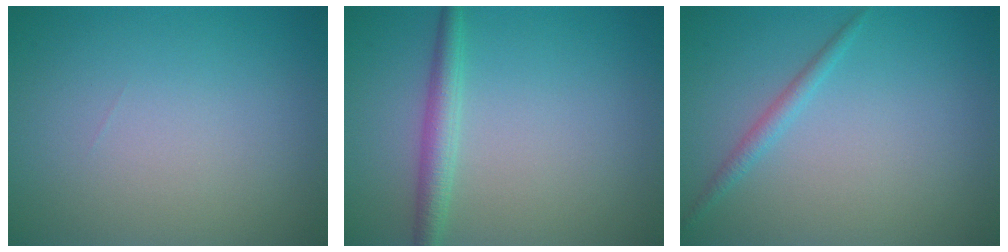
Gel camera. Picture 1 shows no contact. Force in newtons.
{"total": 2.3, "press": 2.3, "slide": 0.1}
{"total": 1.3, "press": 1.3, "slide": 0.0}